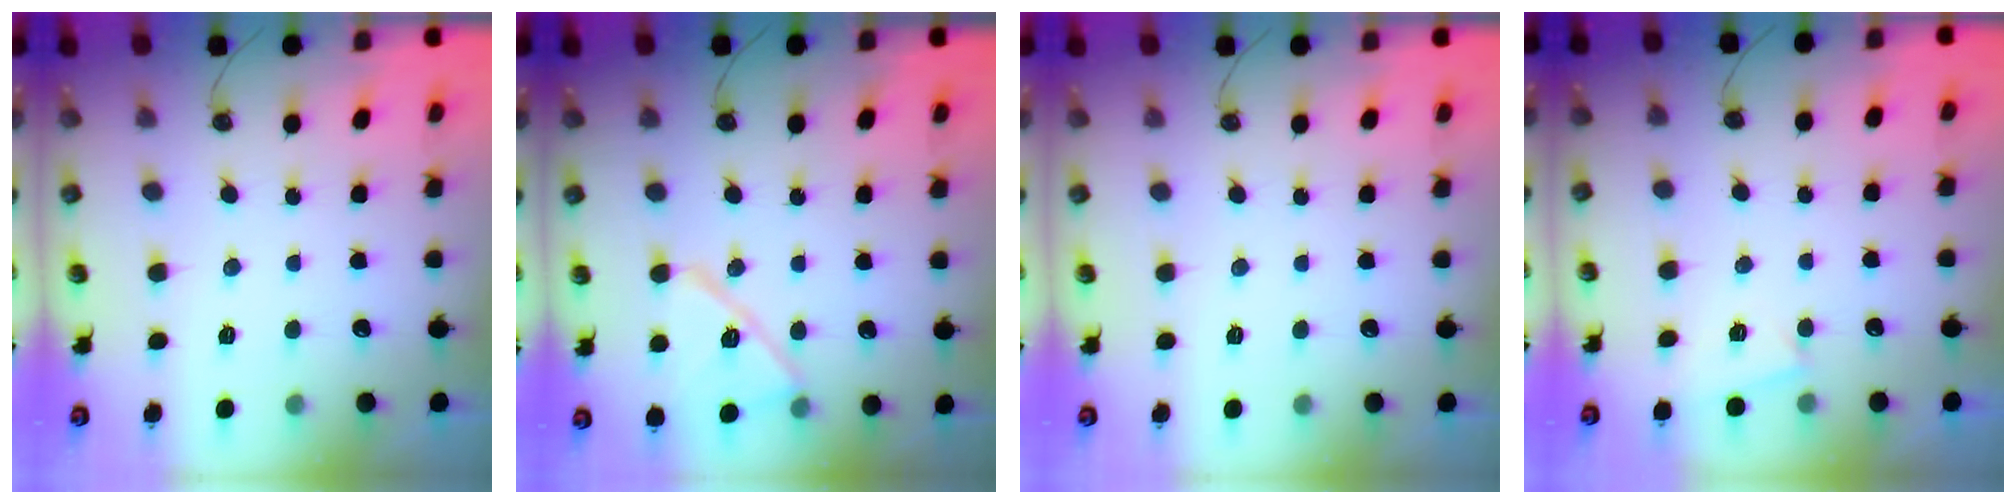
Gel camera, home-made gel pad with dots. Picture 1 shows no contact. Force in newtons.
{"total": 13.3, "press": 13.3, "slide": 0.5}
{"total": 0.0}
{"total": 2.6, "press": 2.6, "slide": 0.7}